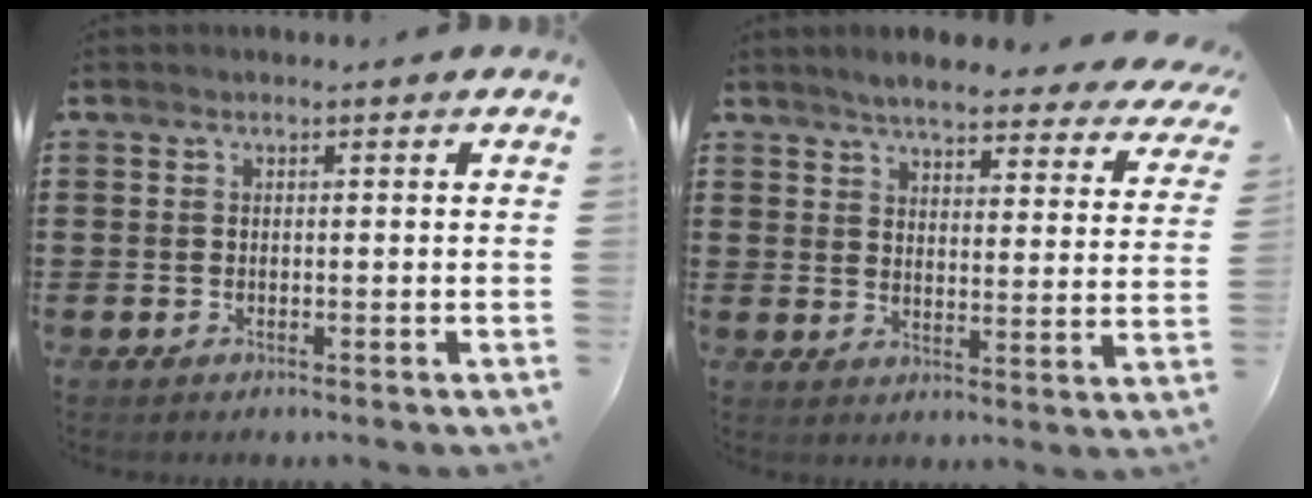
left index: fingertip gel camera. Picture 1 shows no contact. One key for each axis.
{"total": 4.9, "fx": 4.6, "fy": 0.2, "fz": 1.5, "tx": -0.050, "ty": -0.024, "tz": 0.079}